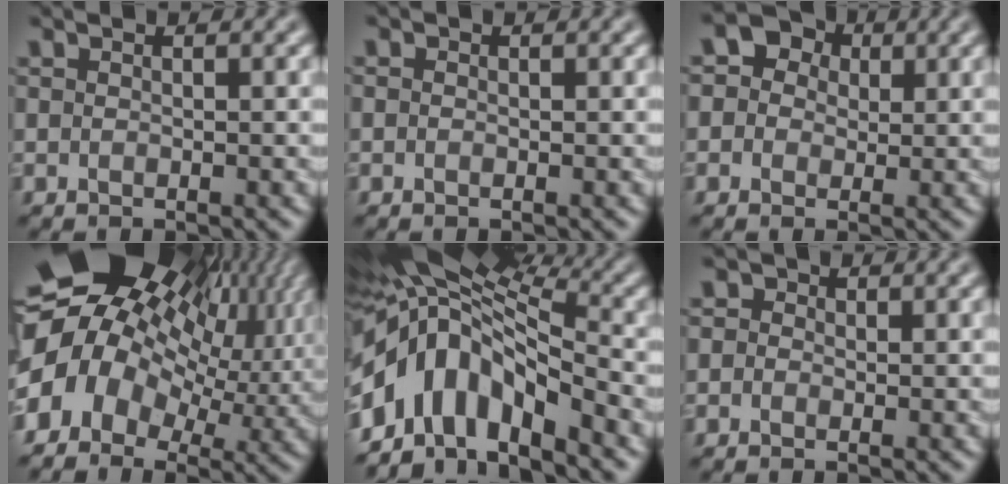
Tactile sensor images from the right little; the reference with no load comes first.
{"total": 0.0}
{"total": 6.6, "force": [2.3, 5.4, 2.9], "torque": [-0.028, 0.033, -0.003]}
{"total": 15.8, "force": [3.3, 11.3, 10.6], "torque": [-0.193, 0.013, 0.068]}
{"total": 10.7, "force": [-3.5, 5.7, 8.4], "torque": [-0.145, 0.005, -0.077]}
{"total": 1.8, "force": [0.6, 1.5, 0.8], "torque": [-0.003, 0.004, -0.019]}